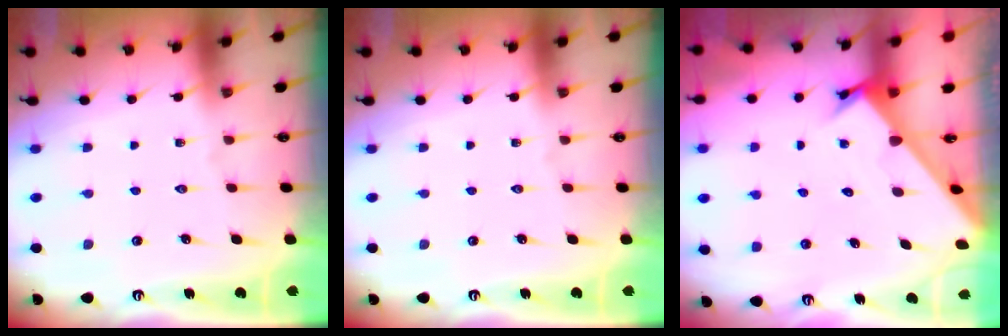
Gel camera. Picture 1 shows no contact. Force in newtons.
{"total": 0.0}
{"total": 2.4, "press": 2.4, "slide": 0.1}